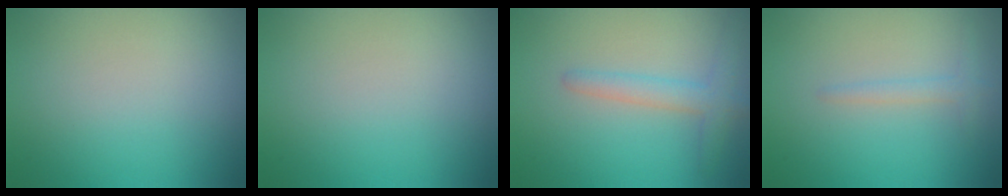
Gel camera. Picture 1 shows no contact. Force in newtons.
{"total": 0.0}
{"total": 2.6, "press": 2.6, "slide": 0.1}
{"total": 1.3, "press": 1.3, "slide": 0.1}